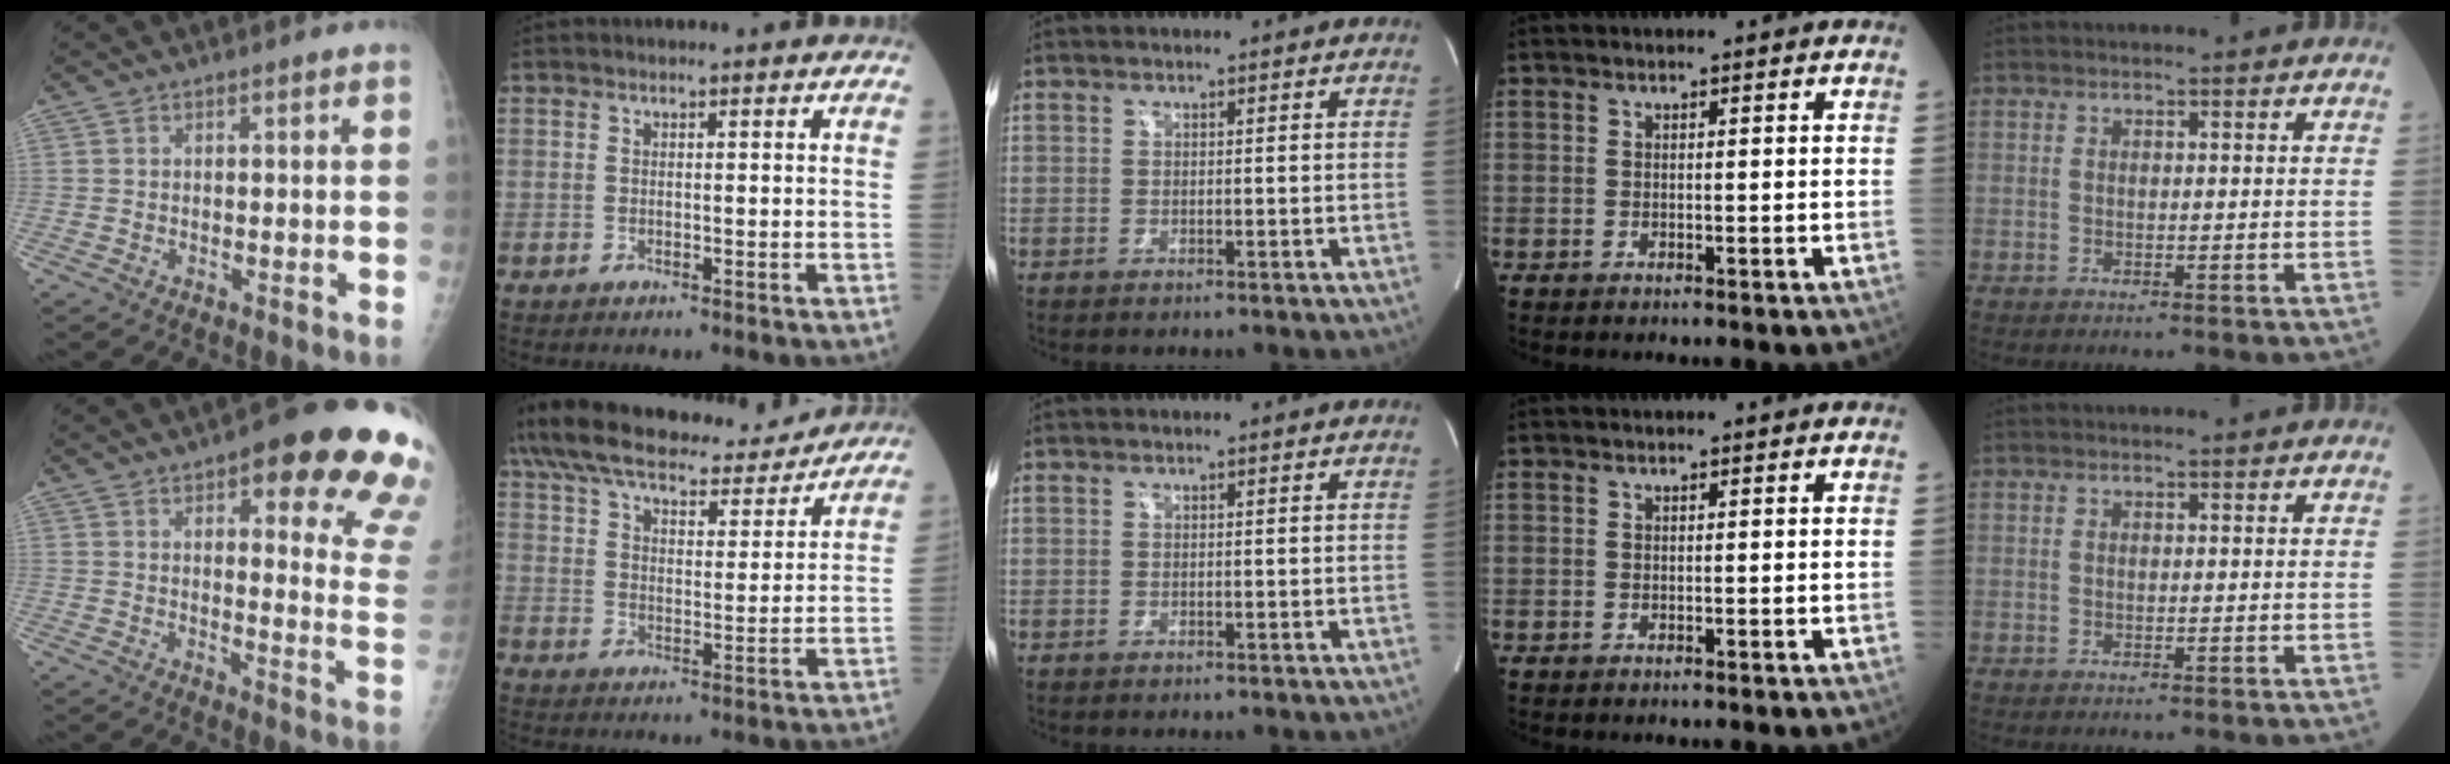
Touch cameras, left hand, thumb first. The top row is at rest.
{"thumb": {"total": 21.7, "force": [13.3, 5.8, 16.2], "torque": [-0.157, -0.055, 0.150]}, "index": {"total": 23.8, "force": [20.8, 5.7, 10.1], "torque": [-0.193, 0.029, 0.304]}}